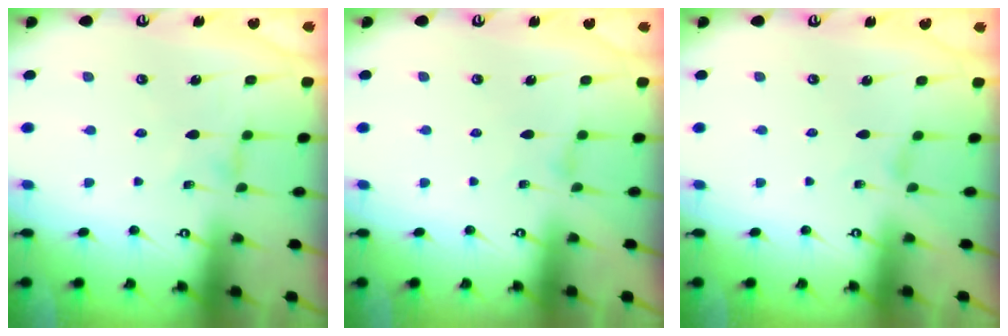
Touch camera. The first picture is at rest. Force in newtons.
{"total": 1.4, "press": 1.3, "slide": 0.3}
{"total": 0.0}